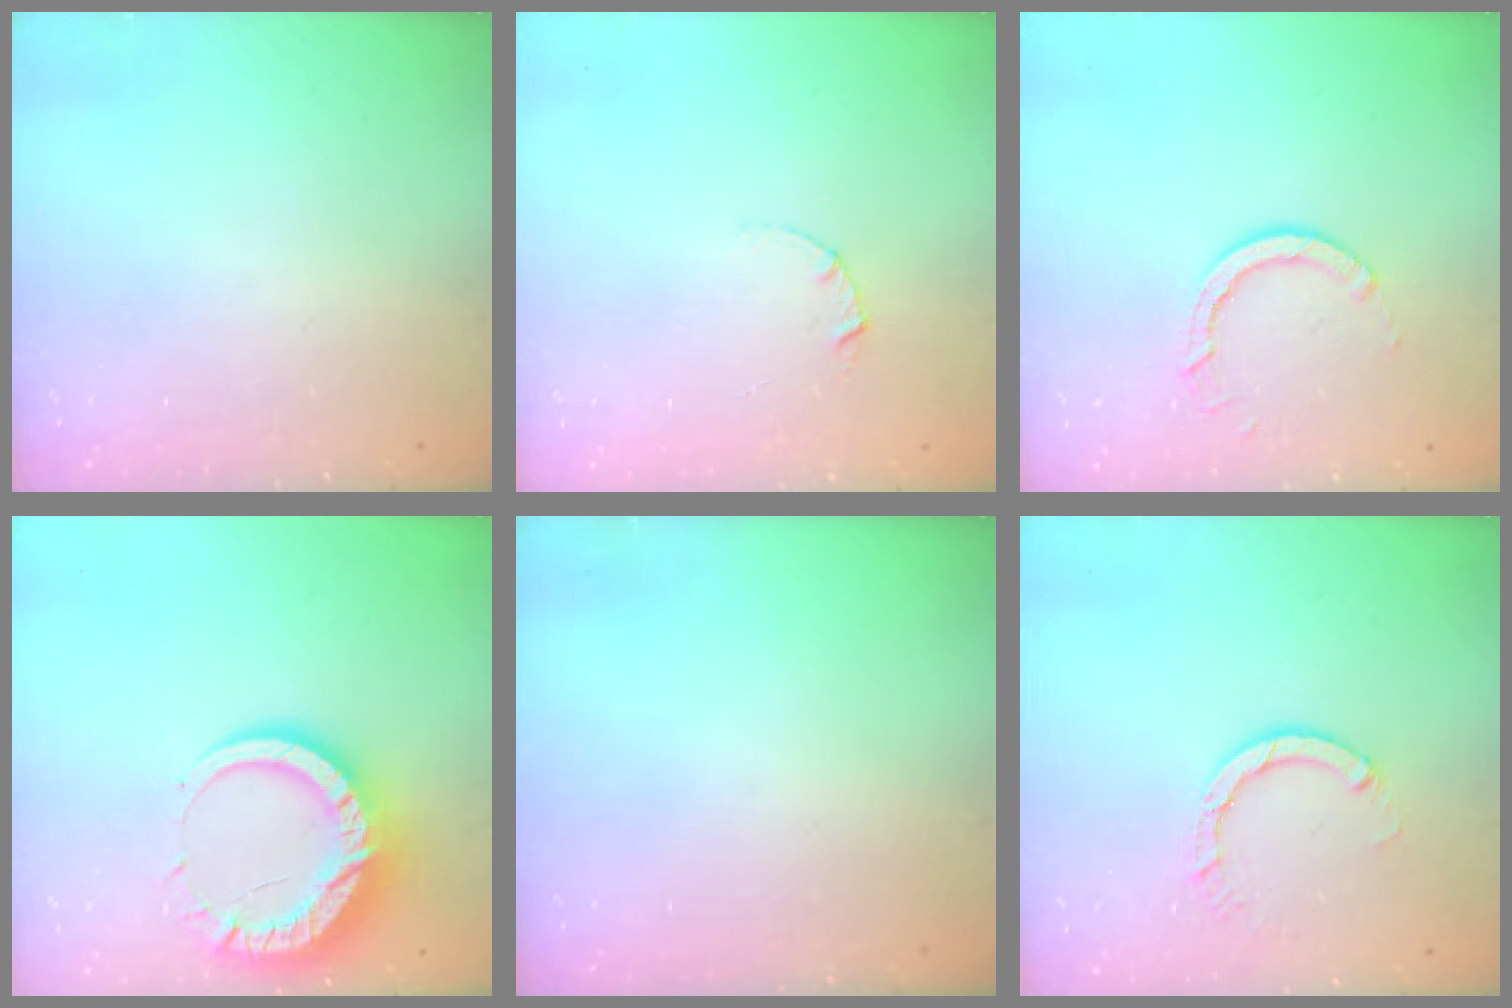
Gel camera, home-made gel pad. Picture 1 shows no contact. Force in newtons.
{"total": 2.1, "press": 2.1, "slide": 0.1}
{"total": 5.6, "press": 5.6, "slide": 0.2}
{"total": 14.4, "press": 14.4, "slide": 1.3}
{"total": 0.0}
{"total": 3.9, "press": 3.9, "slide": 0.4}